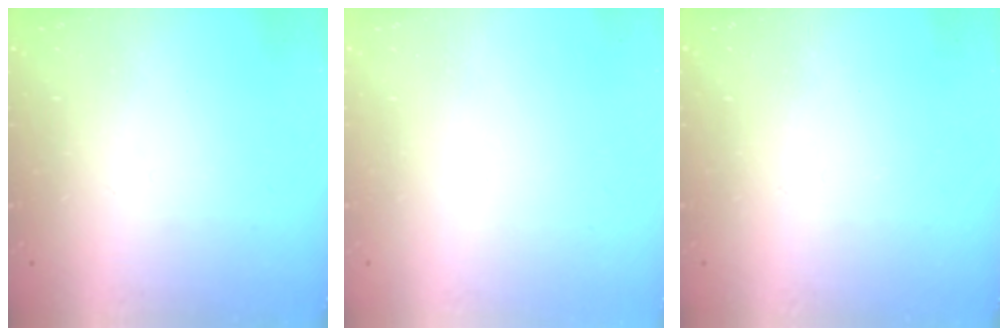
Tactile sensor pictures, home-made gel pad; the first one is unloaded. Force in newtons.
{"total": 1.5, "press": 1.5, "slide": 0.1}
{"total": 2.8, "press": 2.8, "slide": 0.4}